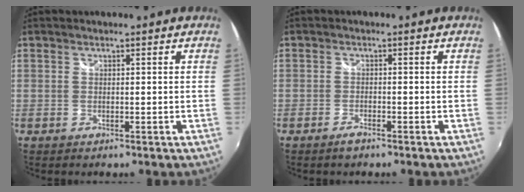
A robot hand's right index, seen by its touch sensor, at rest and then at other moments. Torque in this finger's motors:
{"motor_torque": [0.11, -0.12, 0.09, 0.01]}